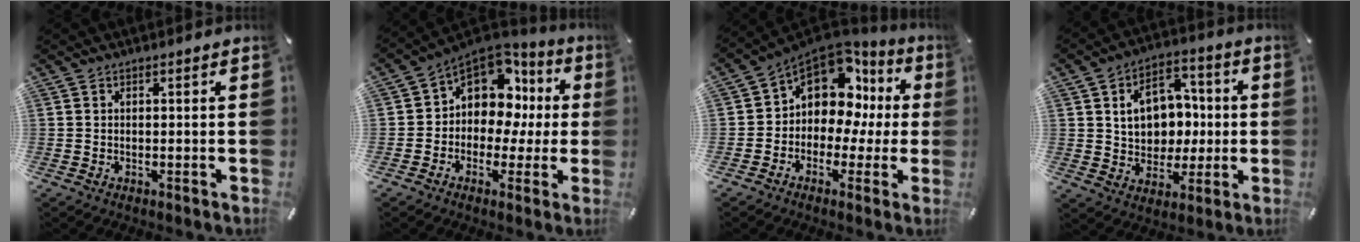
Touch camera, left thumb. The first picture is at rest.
{"total": 11.5, "force": [3.3, 9.1, 6.1], "torque": [-0.107, -0.025, 0.064]}
{"total": 11.0, "force": [4.1, 8.2, 6.1], "torque": [-0.102, -0.038, 0.073]}
{"total": 11.9, "force": [1.0, 10.3, 5.9], "torque": [-0.084, 0.008, 0.027]}